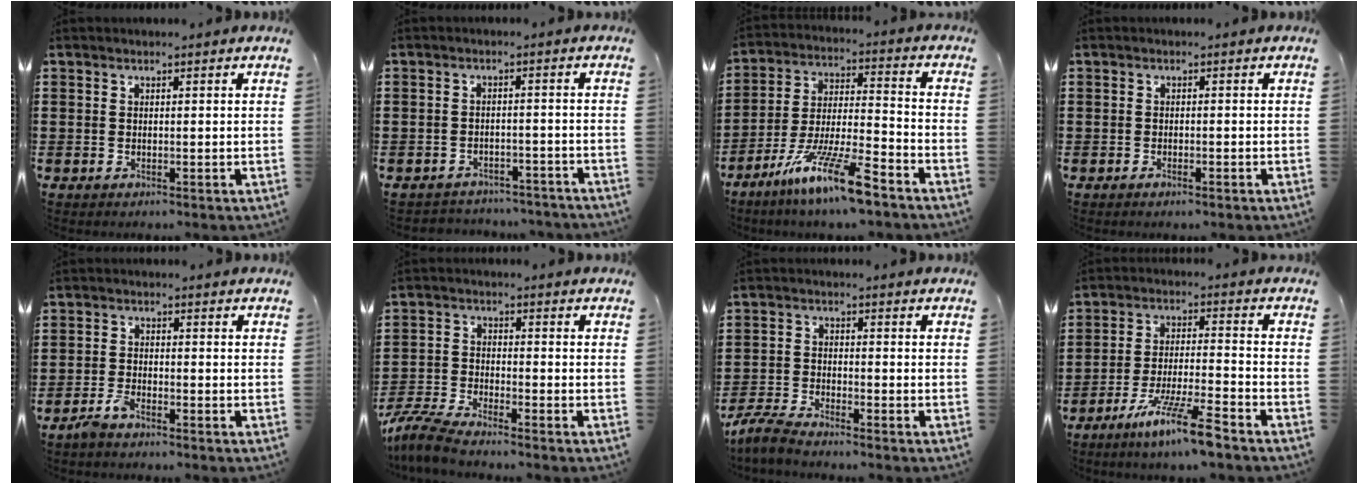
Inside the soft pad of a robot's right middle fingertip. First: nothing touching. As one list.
[{"total": 2.7, "force": [-2.7, 0.4, -0.1], "torque": [-0.007, 0.000, -0.059]}, {"total": 12.0, "force": [-8.6, 1.3, 8.3], "torque": [-0.161, 0.009, -0.163]}, {"total": 0.7, "force": [-0.5, 0.2, 0.4], "torque": [-0.011, -0.005, -0.009]}, {"total": 2.7, "force": [-2.2, 0.6, 1.4], "torque": [-0.041, 0.002, -0.047]}, {"total": 5.5, "force": [-5.1, 0.3, 2.1], "torque": [-0.068, -0.013, -0.106]}, {"total": 4.0, "force": [-3.7, 0.3, 1.5], "torque": [-0.047, -0.005, -0.080]}, {"total": 9.6, "force": [-7.1, 0.4, 6.5], "torque": [-0.127, -0.007, -0.136]}]